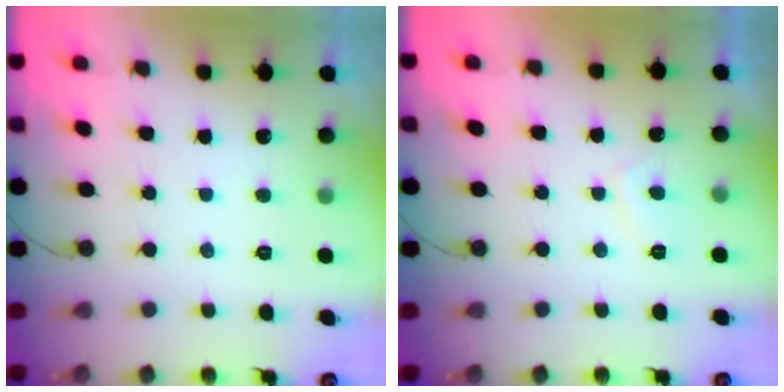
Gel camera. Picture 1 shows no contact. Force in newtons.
{"total": 1.5, "press": 1.3, "slide": 0.7}